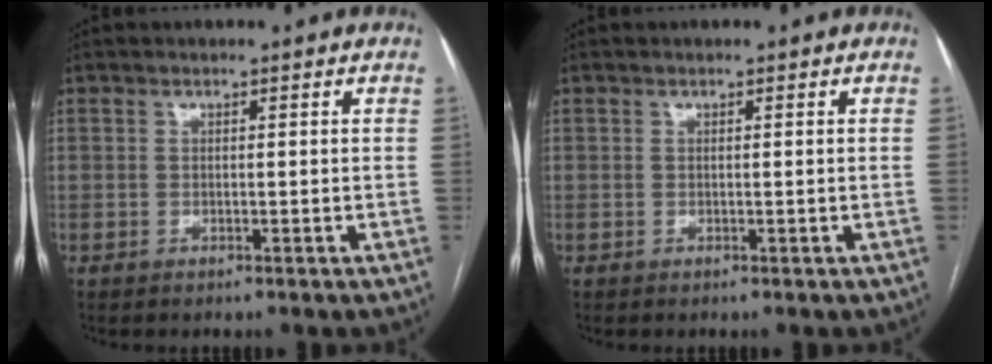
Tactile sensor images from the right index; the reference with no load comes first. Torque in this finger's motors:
{"motor_torque": [-0.06, -0.04, 0.04, 0.01]}